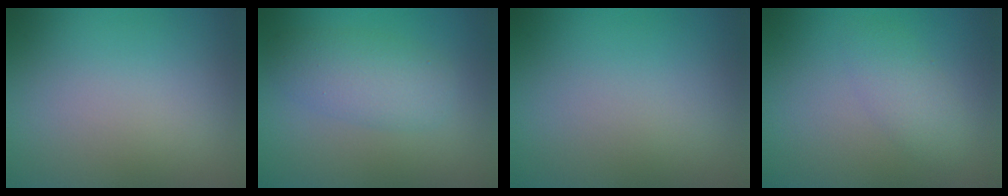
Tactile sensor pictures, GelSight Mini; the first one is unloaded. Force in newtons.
{"total": 3.8, "press": 3.8, "slide": 0.1}
{"total": 0.0}
{"total": 2.4, "press": 2.4, "slide": 0.1}